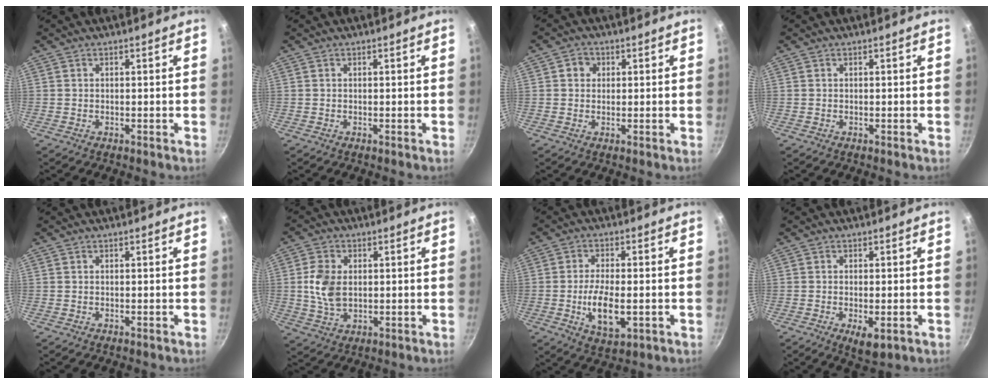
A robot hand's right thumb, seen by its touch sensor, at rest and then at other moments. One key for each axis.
{"total": 0.0}
{"total": 2.9, "fx": 0.7, "fy": 2.6, "fz": 1.0, "tx": 0.001, "ty": 0.003, "tz": 0.005}
{"total": 0.0}
{"total": 0.0}
{"total": 7.7, "fx": 0.7, "fy": 5.2, "fz": 5.6, "tx": -0.105, "ty": -0.003, "tz": 0.014}
{"total": 9.1, "fx": -1.8, "fy": 4.1, "fz": 8.0, "tx": -0.142, "ty": 0.000, "tz": -0.027}
{"total": 4.6, "fx": -1.5, "fy": 1.9, "fz": 3.9, "tx": -0.060, "ty": -0.008, "tz": -0.016}